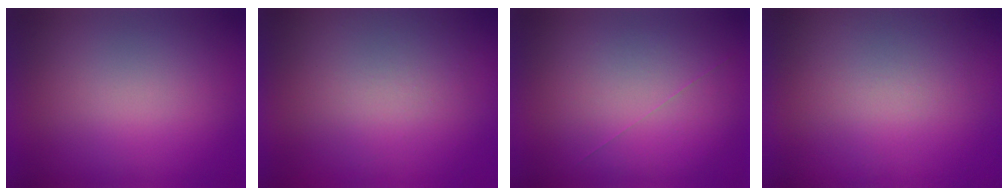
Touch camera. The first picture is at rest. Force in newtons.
{"total": 8.3}
{"total": 1.0}
{"total": 6.0}